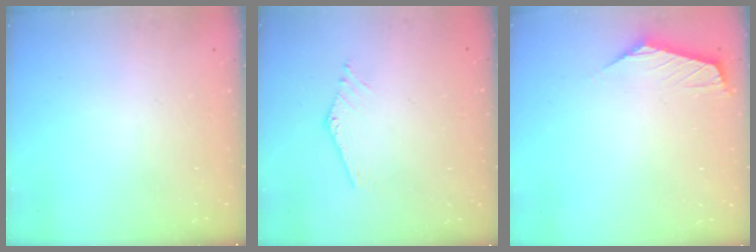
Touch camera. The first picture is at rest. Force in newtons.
{"total": 1.2, "press": 1.2, "slide": 0.1}
{"total": 1.0, "press": 0.9, "slide": 0.3}